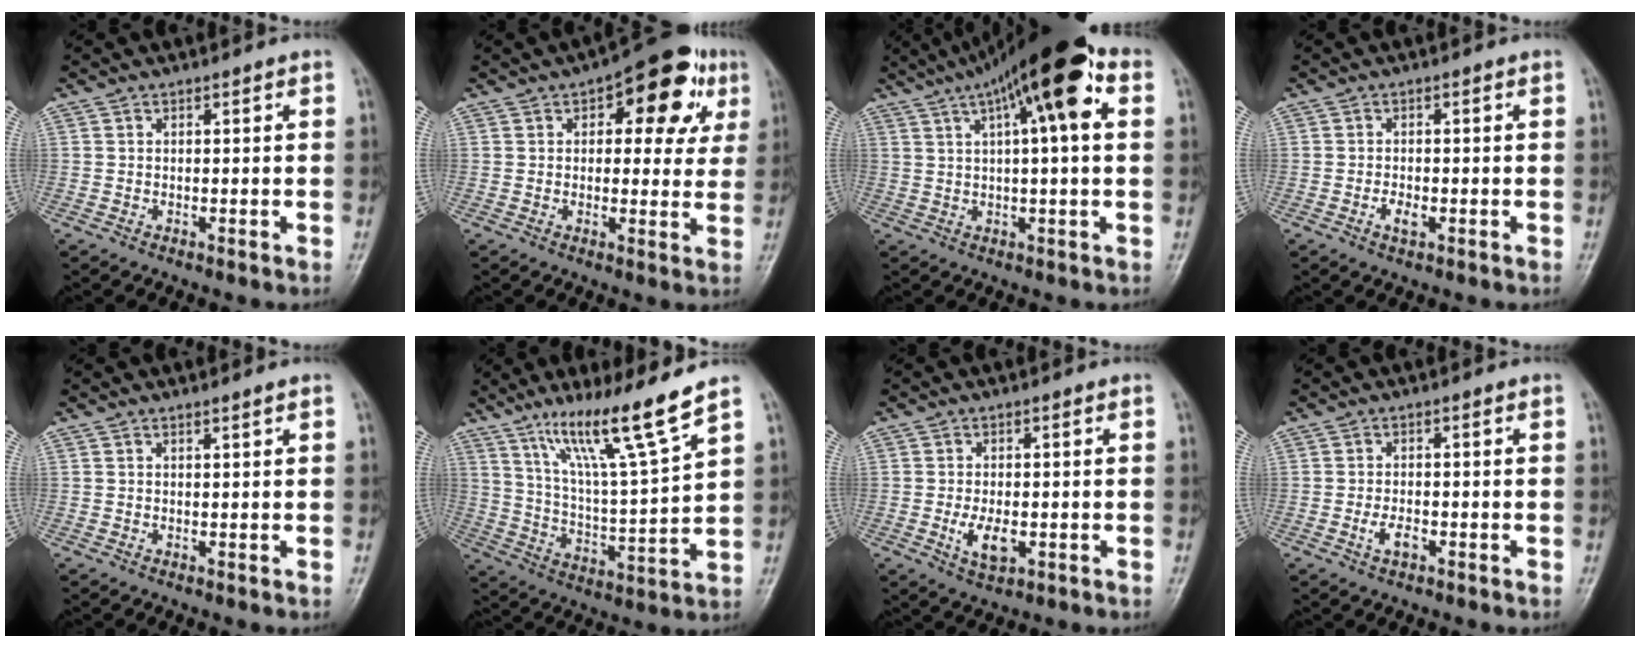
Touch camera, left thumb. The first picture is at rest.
{"total": 14.4, "force": [5.7, 7.4, 11.0], "torque": [-0.083, 0.006, 0.065]}
{"total": 16.9, "force": [6.6, 4.3, 15.0], "torque": [-0.234, 0.031, 0.097]}
{"total": 2.2, "force": [-0.9, 1.1, 1.7], "torque": [-0.030, 0.003, -0.015]}
{"total": 0.5, "force": [0.4, -0.1, 0.3], "torque": [-0.011, -0.005, 0.011]}
{"total": 14.6, "force": [10.2, 0.0, 10.5], "torque": [-0.180, -0.062, 0.186]}
{"total": 5.0, "force": [-1.1, 2.6, 4.1], "torque": [-0.073, -0.006, -0.015]}
{"total": 2.8, "force": [-1.2, 1.4, 2.1], "torque": [-0.041, 0.007, -0.021]}